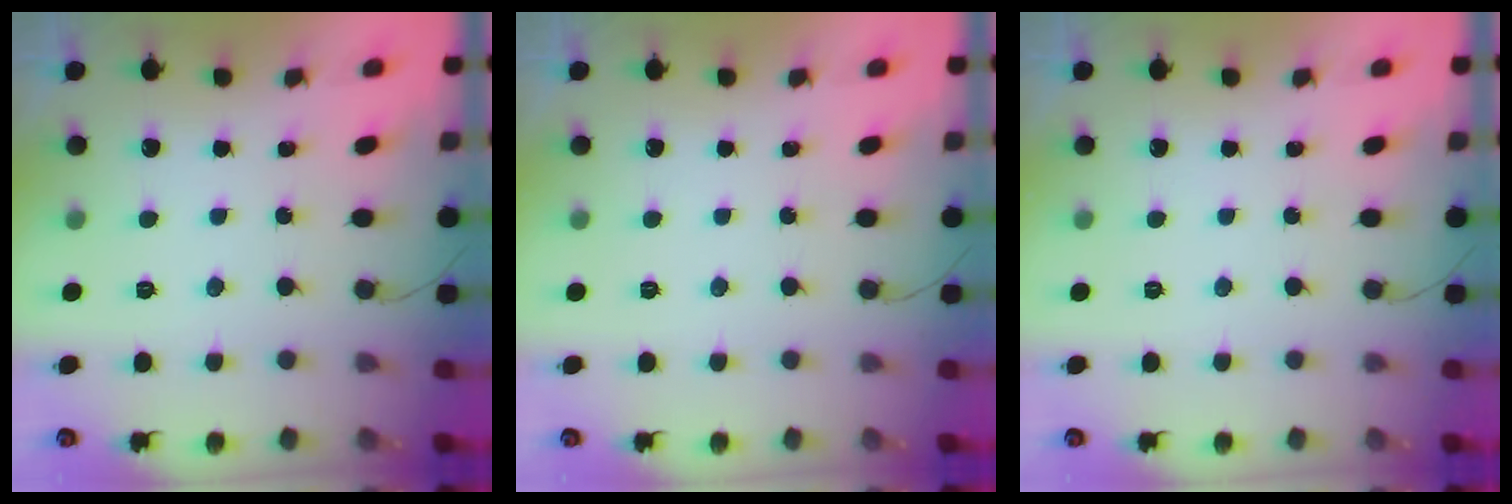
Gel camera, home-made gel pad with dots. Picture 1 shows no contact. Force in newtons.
{"total": 0.0}
{"total": 0.0}